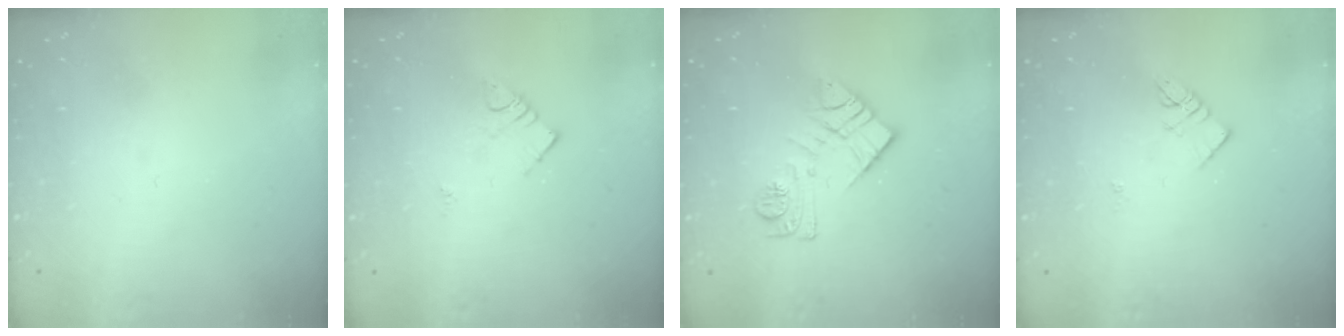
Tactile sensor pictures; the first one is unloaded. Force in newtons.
{"total": 5.2, "press": 5.2, "slide": 0.2}
{"total": 11.3, "press": 11.3, "slide": 0.4}
{"total": 3.1, "press": 3.1, "slide": 0.3}